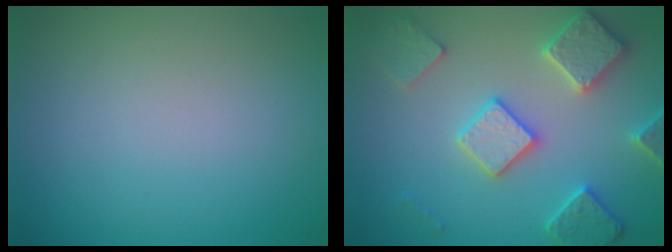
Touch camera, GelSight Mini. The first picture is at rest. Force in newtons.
{"total": 5.7, "press": 5.6, "slide": 1.2}